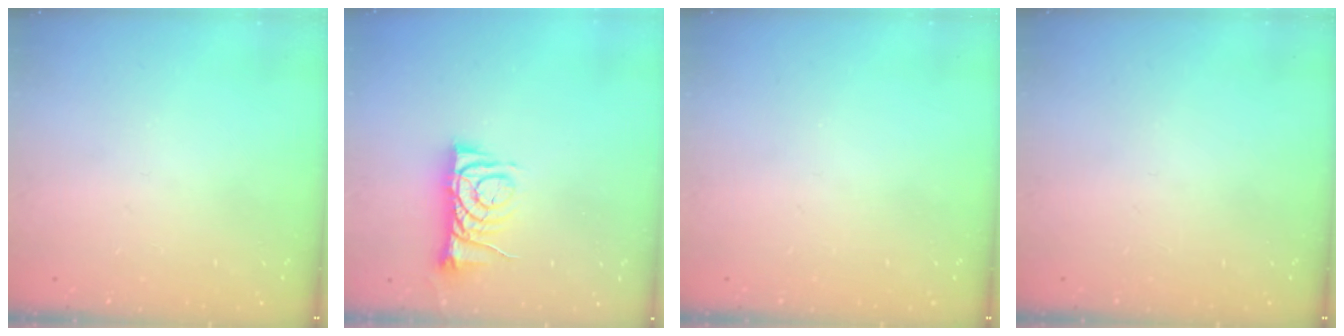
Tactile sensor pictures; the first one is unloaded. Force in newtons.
{"total": 7.4, "press": 7.3, "slide": 0.4}
{"total": 0.0}
{"total": 0.0}